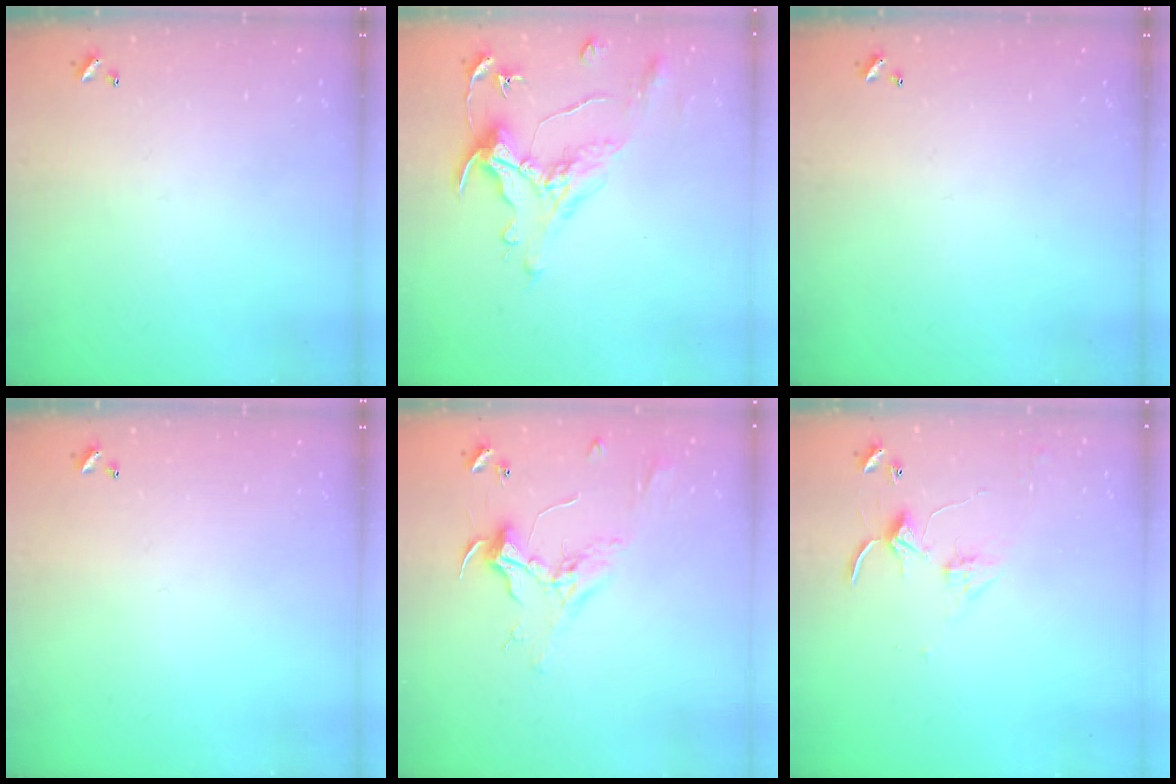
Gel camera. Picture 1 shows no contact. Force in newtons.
{"total": 0.9, "press": 0.2, "slide": 0.9}
{"total": 0.0}
{"total": 0.0}
{"total": 2.5, "press": 2.3, "slide": 0.8}
{"total": 2.8, "press": 2.8, "slide": 0.4}